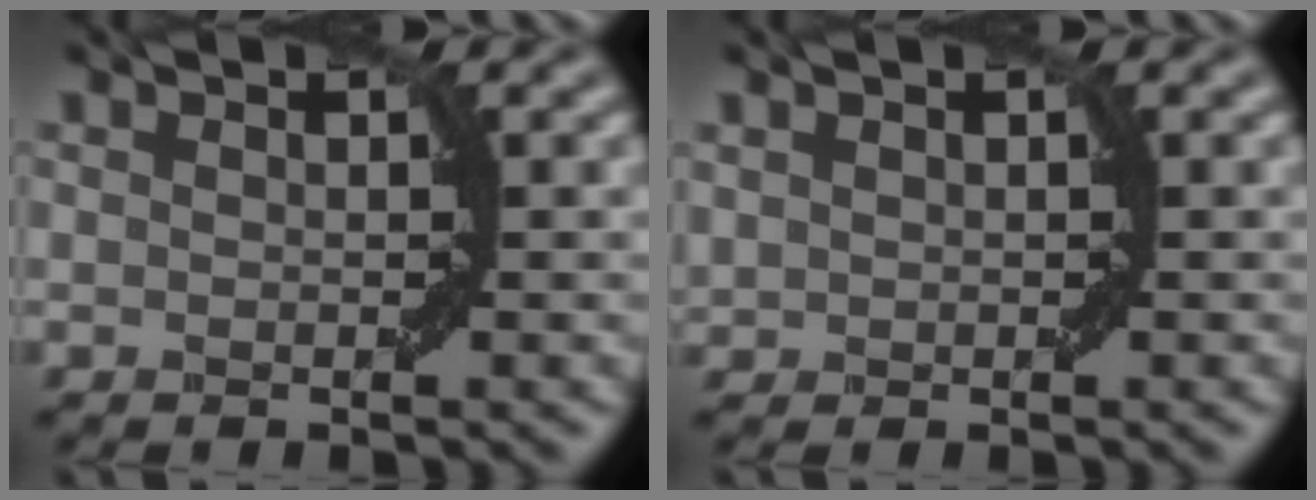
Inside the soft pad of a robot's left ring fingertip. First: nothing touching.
{"total": 0.7, "force": [0.3, 0.5, 0.2], "torque": [-0.005, 0.004, 0.010]}